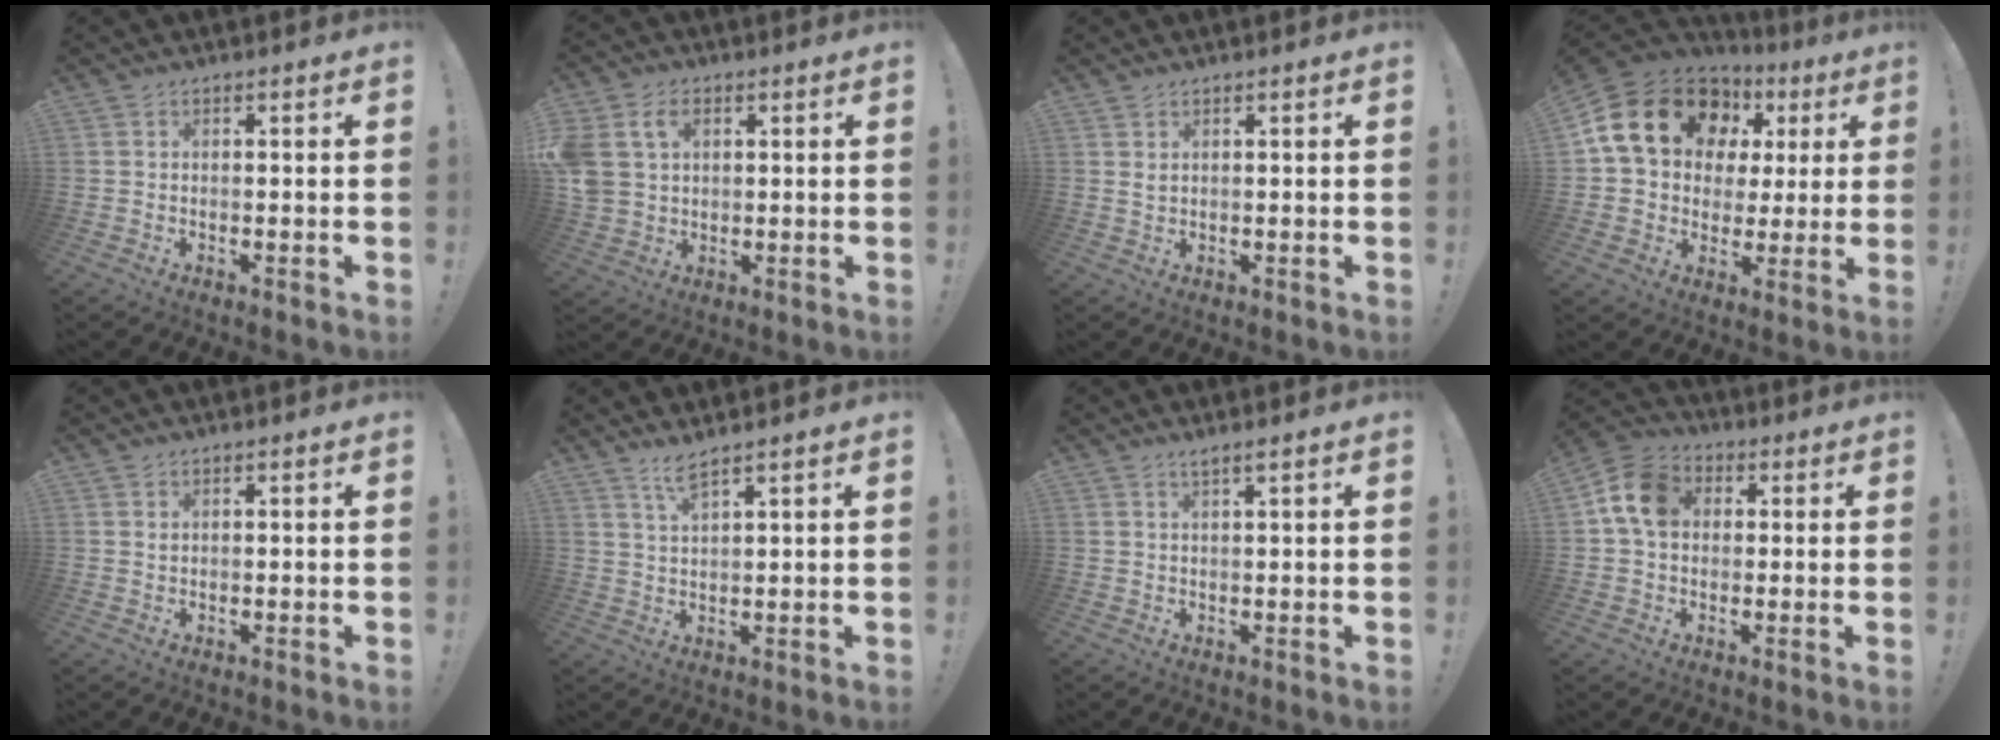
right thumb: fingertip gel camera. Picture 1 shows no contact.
{"total": 9.4, "force": [3.2, 7.2, 5.1], "torque": [-0.116, 0.003, 0.066]}
{"total": 1.2, "force": [0.8, 0.4, 0.8], "torque": [-0.012, -0.003, 0.014]}
{"total": 21.2, "force": [8.8, 15.0, 12.1], "torque": [-0.193, -0.026, 0.184]}
{"total": 0.6, "force": [0.4, 0.4, 0.1], "torque": [-0.001, 0.000, 0.008]}
{"total": 4.2, "force": [3.3, 0.2, 2.7], "torque": [-0.058, -0.014, 0.056]}
{"total": 1.7, "force": [1.2, -0.1, 1.2], "torque": [-0.023, -0.002, 0.020]}
{"total": 11.1, "force": [2.1, 8.3, 7.0], "torque": [-0.117, 0.014, 0.044]}